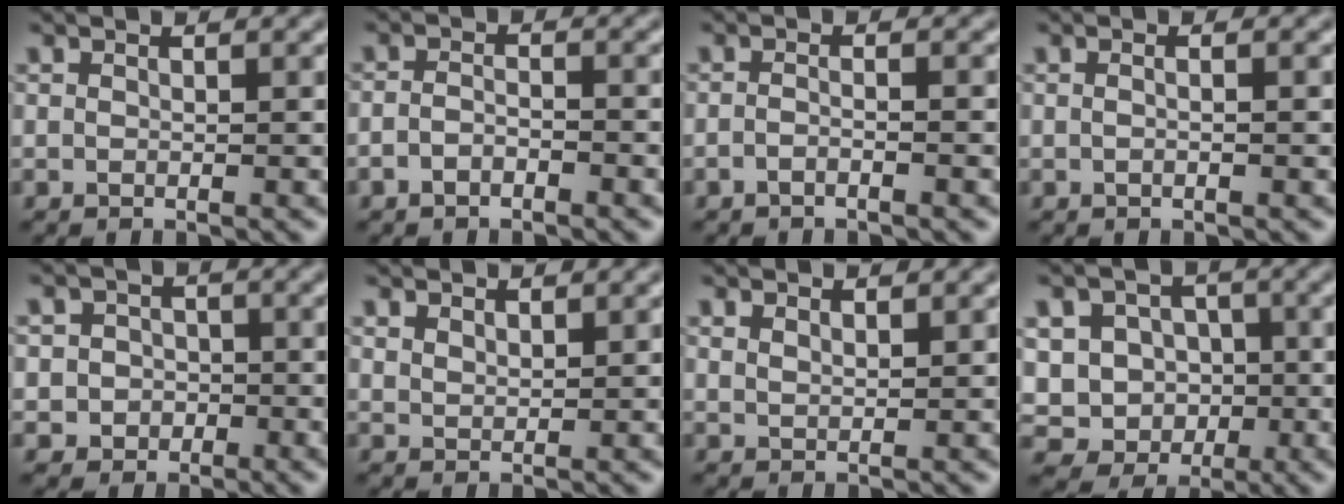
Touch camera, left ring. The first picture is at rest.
{"total": 1.6, "force": [-1.1, 0.7, 1.0], "torque": [-0.023, 0.001, -0.025]}
{"total": 1.5, "force": [-0.8, 0.4, 1.2], "torque": [-0.017, -0.001, -0.022]}
{"total": 1.9, "force": [0.4, 0.9, 1.6], "torque": [0.000, -0.001, -0.015]}
{"total": 2.7, "force": [-0.6, 2.5, 0.5], "torque": [0.014, 0.000, -0.021]}
{"total": 1.6, "force": [1.5, 0.5, 0.4], "torque": [-0.009, 0.002, 0.029]}
{"total": 1.3, "force": [1.2, 0.2, 0.4], "torque": [-0.009, -0.001, 0.021]}
{"total": 7.0, "force": [-0.5, 6.5, 2.6], "torque": [-0.050, 0.020, -0.038]}